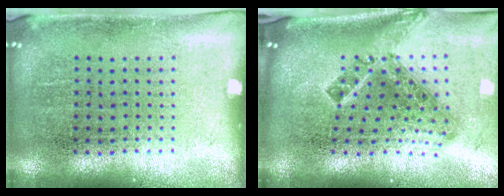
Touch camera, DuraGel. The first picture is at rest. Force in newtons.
{"total": 1.9, "press": 1.3, "slide": 1.4}